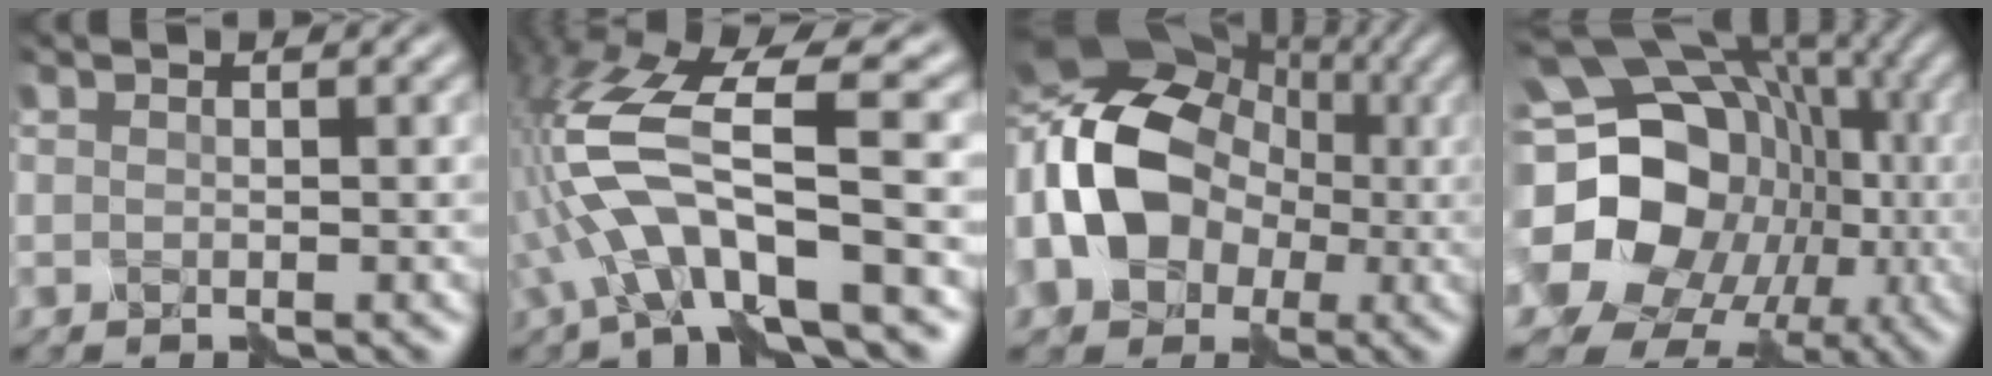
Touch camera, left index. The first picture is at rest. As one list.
[{"total": 9.4, "force": [-2.5, 2.7, 8.7], "torque": [-0.175, 0.017, -0.054]}, {"total": 14.5, "force": [-0.9, 11.1, 9.2], "torque": [-0.178, 0.001, -0.031]}, {"total": 21.9, "force": [-2.0, 18.9, 10.8], "torque": [-0.204, 0.006, -0.066]}]